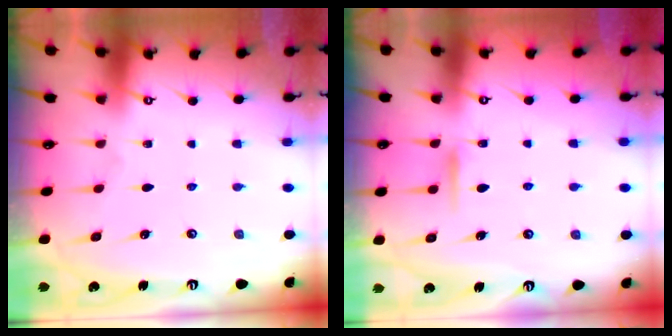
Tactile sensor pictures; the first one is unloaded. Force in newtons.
{"total": 7.1, "press": 7.0, "slide": 0.7}